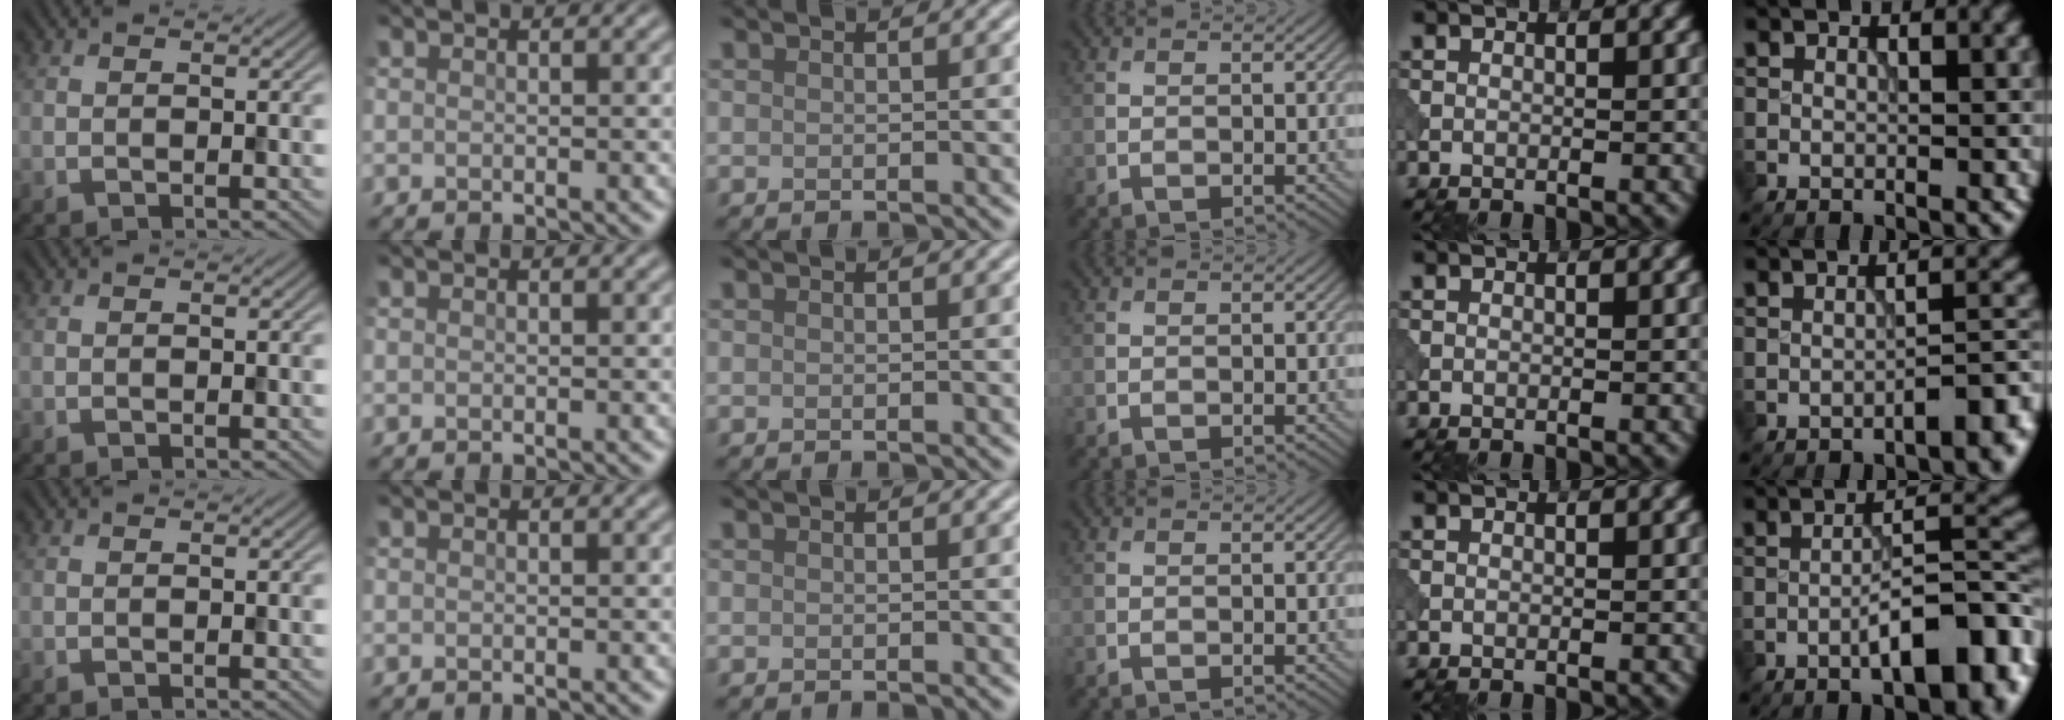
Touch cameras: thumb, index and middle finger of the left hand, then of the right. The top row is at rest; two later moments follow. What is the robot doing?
{"motion": "pour", "object": "beaker"}